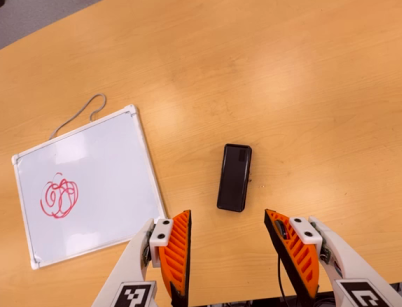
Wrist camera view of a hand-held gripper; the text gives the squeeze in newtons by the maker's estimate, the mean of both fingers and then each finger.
{"total": 0.0}